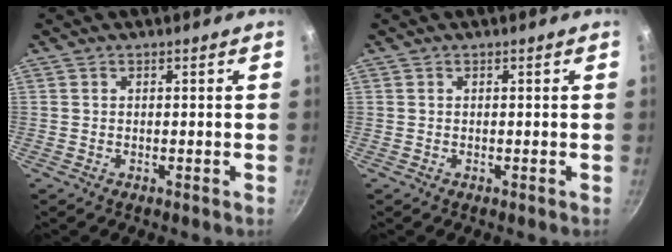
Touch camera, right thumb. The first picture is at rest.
{"total": 0.0}